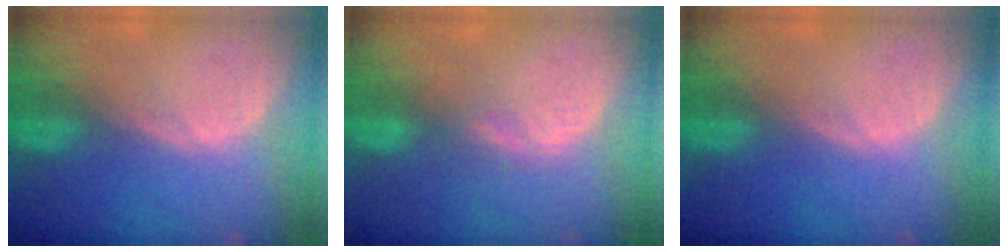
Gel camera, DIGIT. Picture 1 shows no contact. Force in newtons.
{"total": 2.7, "press": 2.1, "slide": 1.7}
{"total": 0.0}